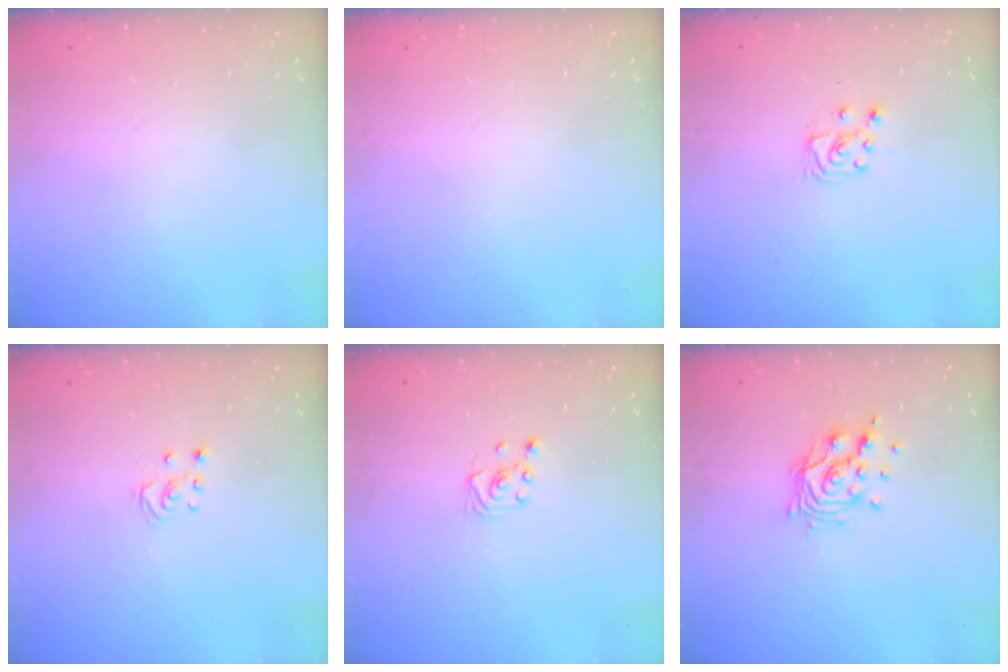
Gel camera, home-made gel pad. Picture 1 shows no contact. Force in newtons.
{"total": 0.0}
{"total": 4.9, "press": 4.9, "slide": 0.5}
{"total": 2.5, "press": 2.5, "slide": 0.2}
{"total": 3.1, "press": 2.8, "slide": 1.3}
{"total": 11.1, "press": 11.0, "slide": 0.9}